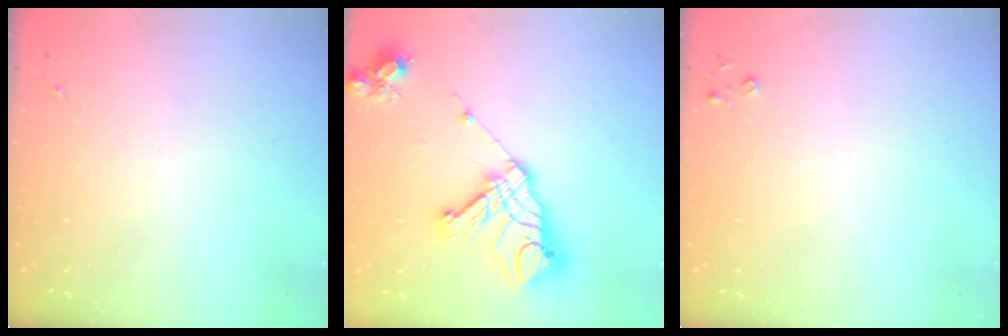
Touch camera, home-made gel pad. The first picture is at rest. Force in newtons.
{"total": 19.8, "press": 19.6, "slide": 2.6}
{"total": 2.6, "press": 2.6, "slide": 0.3}